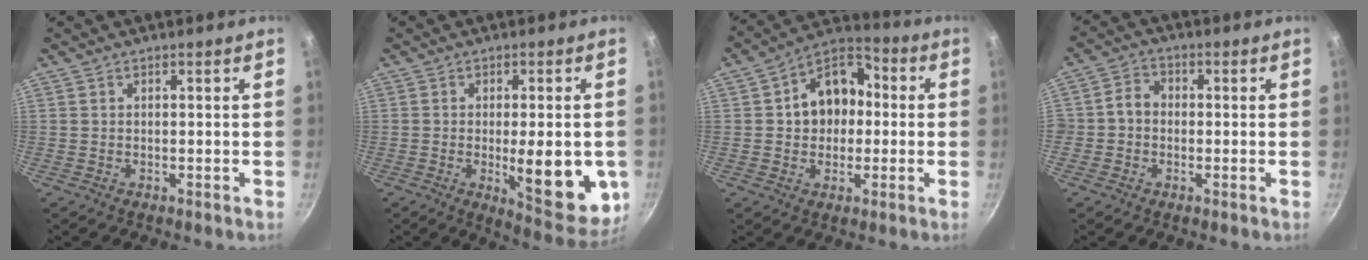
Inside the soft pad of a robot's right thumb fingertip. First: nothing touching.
{"total": 15.1, "force": [-2.6, 5.2, 13.9], "torque": [-0.153, -0.013, -0.026]}
{"total": 12.9, "force": [0.8, 10.0, 8.1], "torque": [-0.077, 0.029, -0.004]}
{"total": 4.3, "force": [-0.6, 3.7, 2.0], "torque": [-0.016, 0.013, -0.024]}